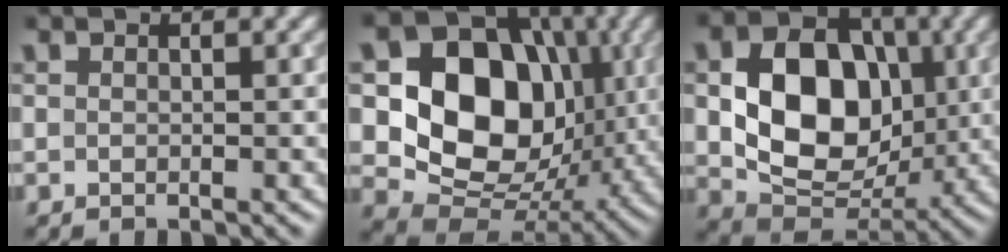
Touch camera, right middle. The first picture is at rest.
{"total": 13.0, "force": [1.4, 10.2, 8.0], "torque": [-0.125, -0.006, 0.014]}
{"total": 10.3, "force": [0.4, 7.6, 6.9], "torque": [-0.128, -0.005, 0.010]}